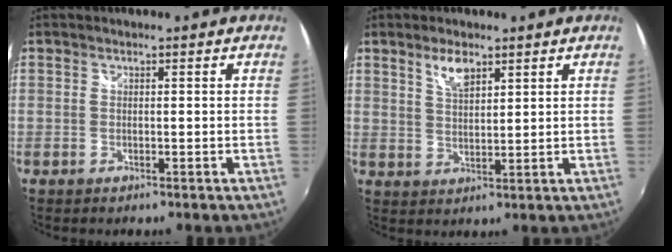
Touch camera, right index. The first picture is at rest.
{"total": 4.7, "force": [3.0, 1.8, 3.1], "torque": [-0.054, 0.002, 0.055]}